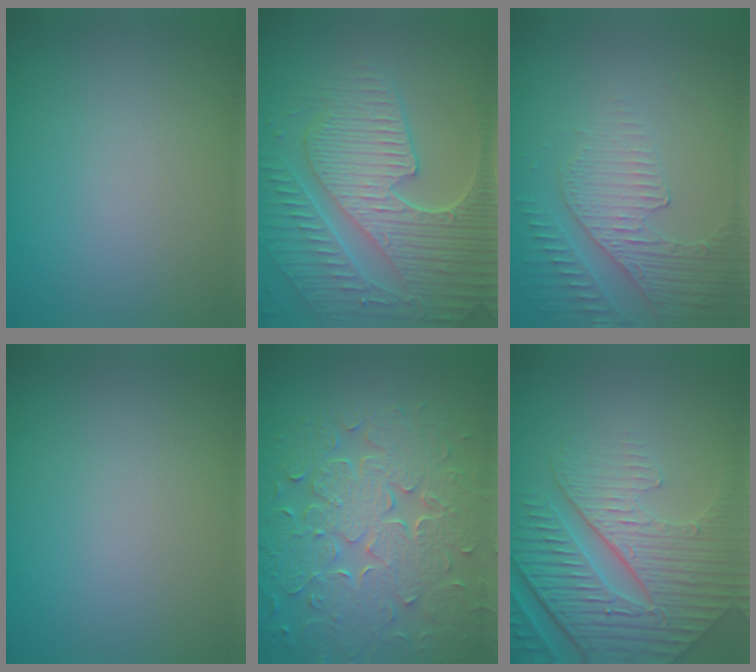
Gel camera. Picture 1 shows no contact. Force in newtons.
{"total": 8.8, "press": 6.4, "slide": 6.1}
{"total": 4.2, "press": 3.0, "slide": 2.9}
{"total": 0.0}
{"total": 9.0, "press": 6.5, "slide": 6.3}
{"total": 8.8, "press": 6.2, "slide": 6.3}